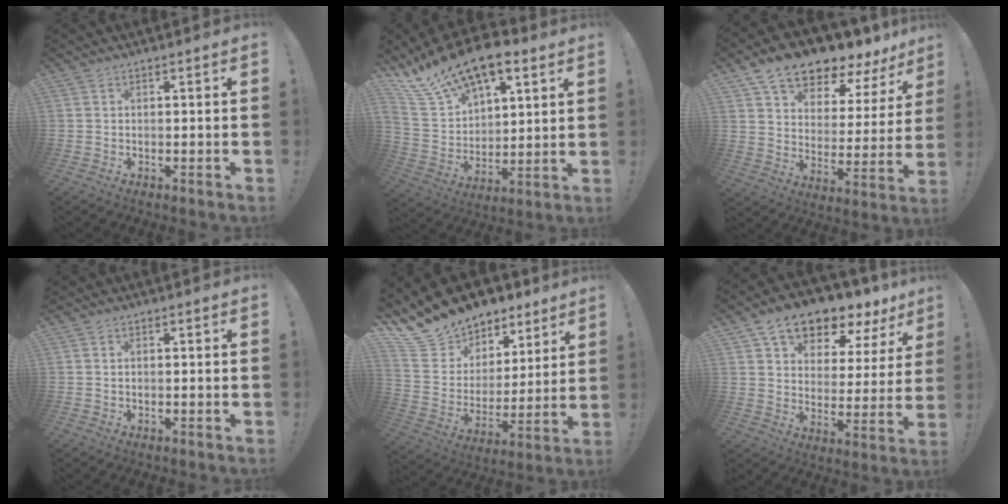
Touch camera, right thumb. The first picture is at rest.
{"total": 17.6, "force": [12.7, 8.6, 8.6], "torque": [-0.154, -0.085, 0.236]}
{"total": 12.2, "force": [10.8, 4.0, 4.2], "torque": [-0.086, -0.092, 0.191]}
{"total": 0.6, "force": [0.0, 0.3, 0.5], "torque": [-0.011, 0.002, 0.000]}
{"total": 14.7, "force": [12.5, 7.4, 2.4], "torque": [-0.068, -0.099, 0.244]}
{"total": 11.8, "force": [9.3, 5.4, 4.8], "torque": [-0.084, -0.072, 0.163]}